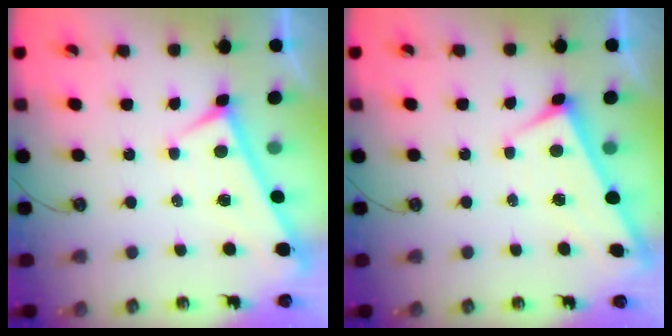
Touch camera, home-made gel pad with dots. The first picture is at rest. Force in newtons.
{"total": 1.7, "press": 1.7, "slide": 0.1}